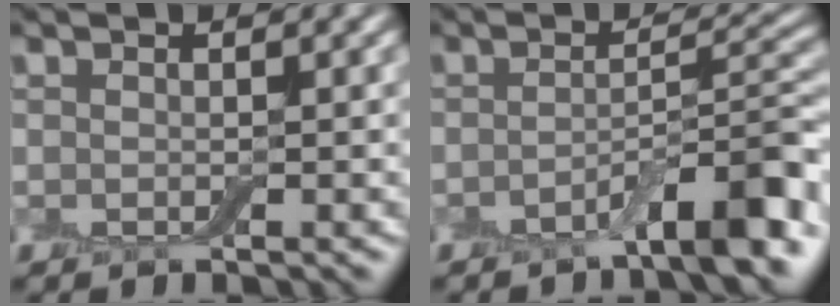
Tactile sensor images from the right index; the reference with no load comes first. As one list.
[{"total": 5.8, "force": [-3.3, 1.1, 4.7], "torque": [-0.065, 0.014, -0.055]}]